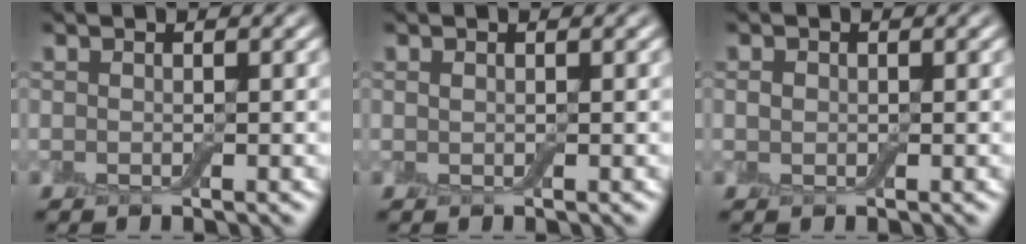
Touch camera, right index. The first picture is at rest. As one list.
[{"total": 0.0}, {"total": 0.6, "force": [0.0, 0.6, 0.3], "torque": [-0.004, 0.001, -0.001]}]